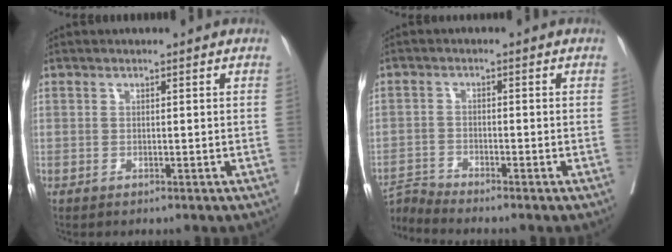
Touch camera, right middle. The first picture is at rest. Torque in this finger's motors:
{"motor_torque": [-0.68, -0.53, -0.11, -0.03]}